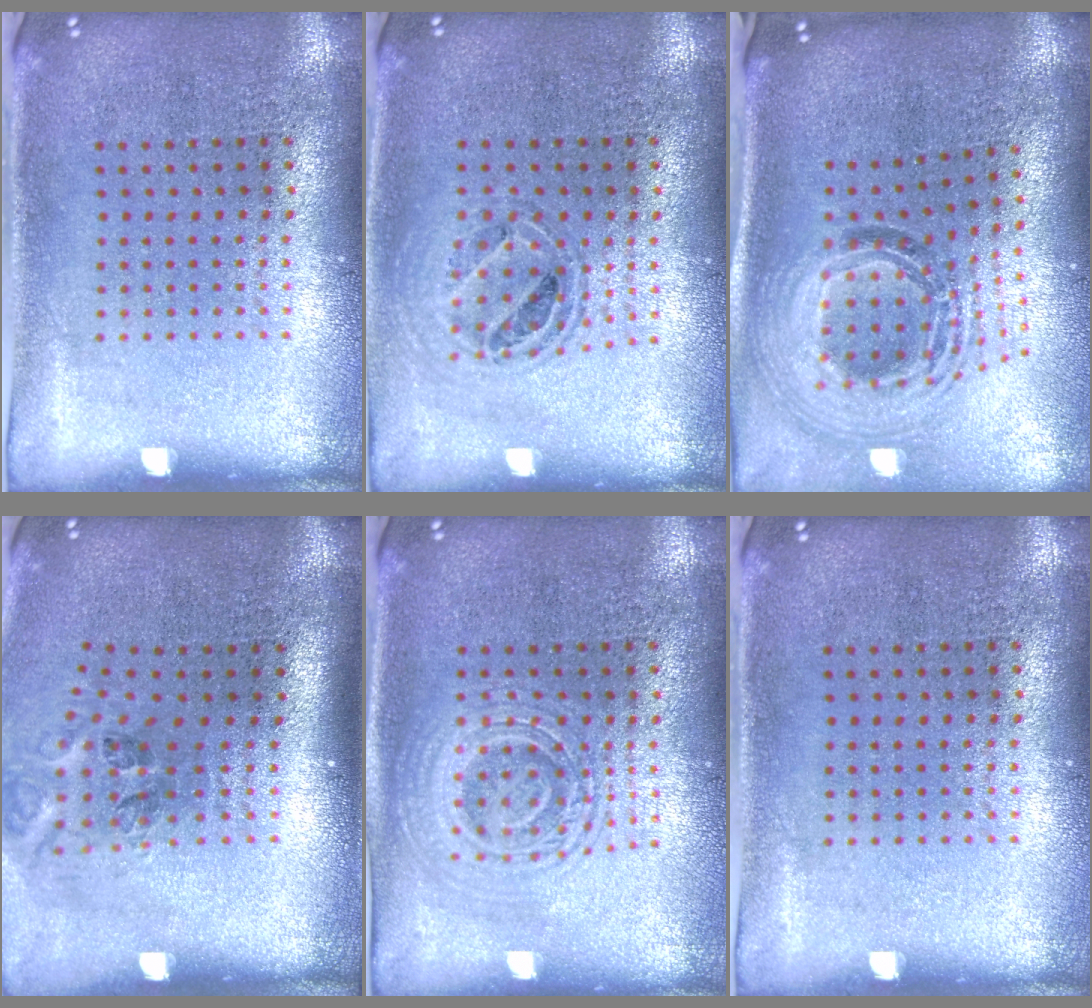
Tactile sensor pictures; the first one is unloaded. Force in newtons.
{"total": 0.8, "press": 0.7, "slide": 0.2}
{"total": 1.9, "press": 1.5, "slide": 1.1}
{"total": 1.5, "press": 1.0, "slide": 1.0}
{"total": 2.9, "press": 2.8, "slide": 0.5}
{"total": 0.0}